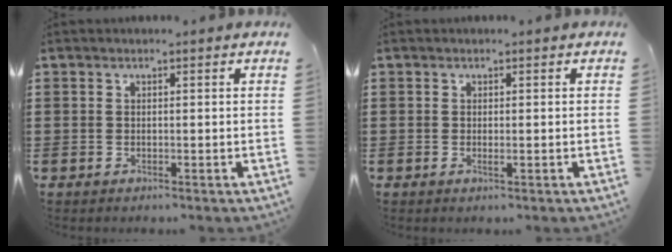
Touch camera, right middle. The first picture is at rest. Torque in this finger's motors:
{"motor_torque": [0.00, 0.14, 0.06, 0.00]}